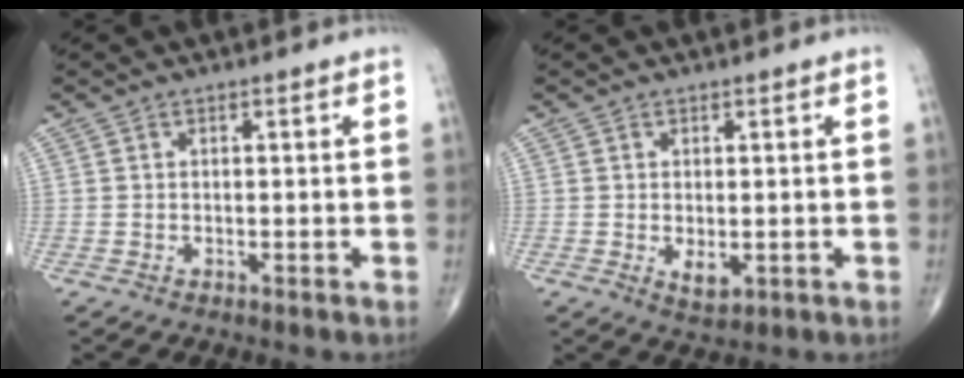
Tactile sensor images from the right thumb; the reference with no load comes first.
{"total": 2.9, "force": [-0.4, 1.6, 2.4], "torque": [-0.030, -0.006, 0.003]}